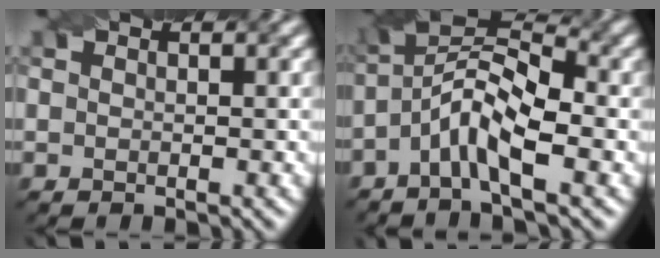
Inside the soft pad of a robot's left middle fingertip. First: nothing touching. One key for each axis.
{"total": 6.2, "fx": -2.1, "fy": 1.9, "fz": 5.5, "tx": -0.105, "ty": 0.018, "tz": -0.049}